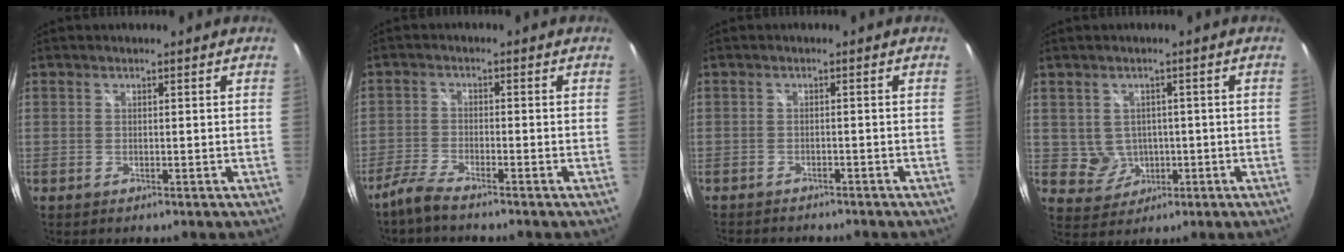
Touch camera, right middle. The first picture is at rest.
{"total": 3.8, "force": [-3.3, -0.2, 1.9], "torque": [-0.058, -0.008, -0.074]}
{"total": 4.4, "force": [-4.0, 0.9, 1.4], "torque": [-0.034, -0.013, -0.060]}
{"total": 4.6, "force": [-0.2, 4.5, 1.1], "torque": [-0.030, 0.008, 0.011]}